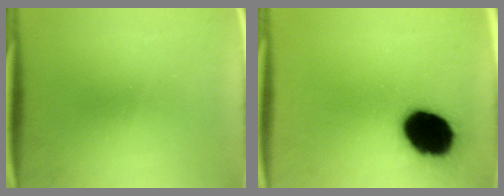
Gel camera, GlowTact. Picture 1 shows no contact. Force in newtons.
{"total": 18.0}